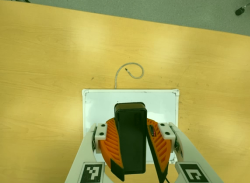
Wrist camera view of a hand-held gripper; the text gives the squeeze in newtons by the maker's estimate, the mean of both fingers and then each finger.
{"total": 11.3, "left": 10.7, "right": 11.9}